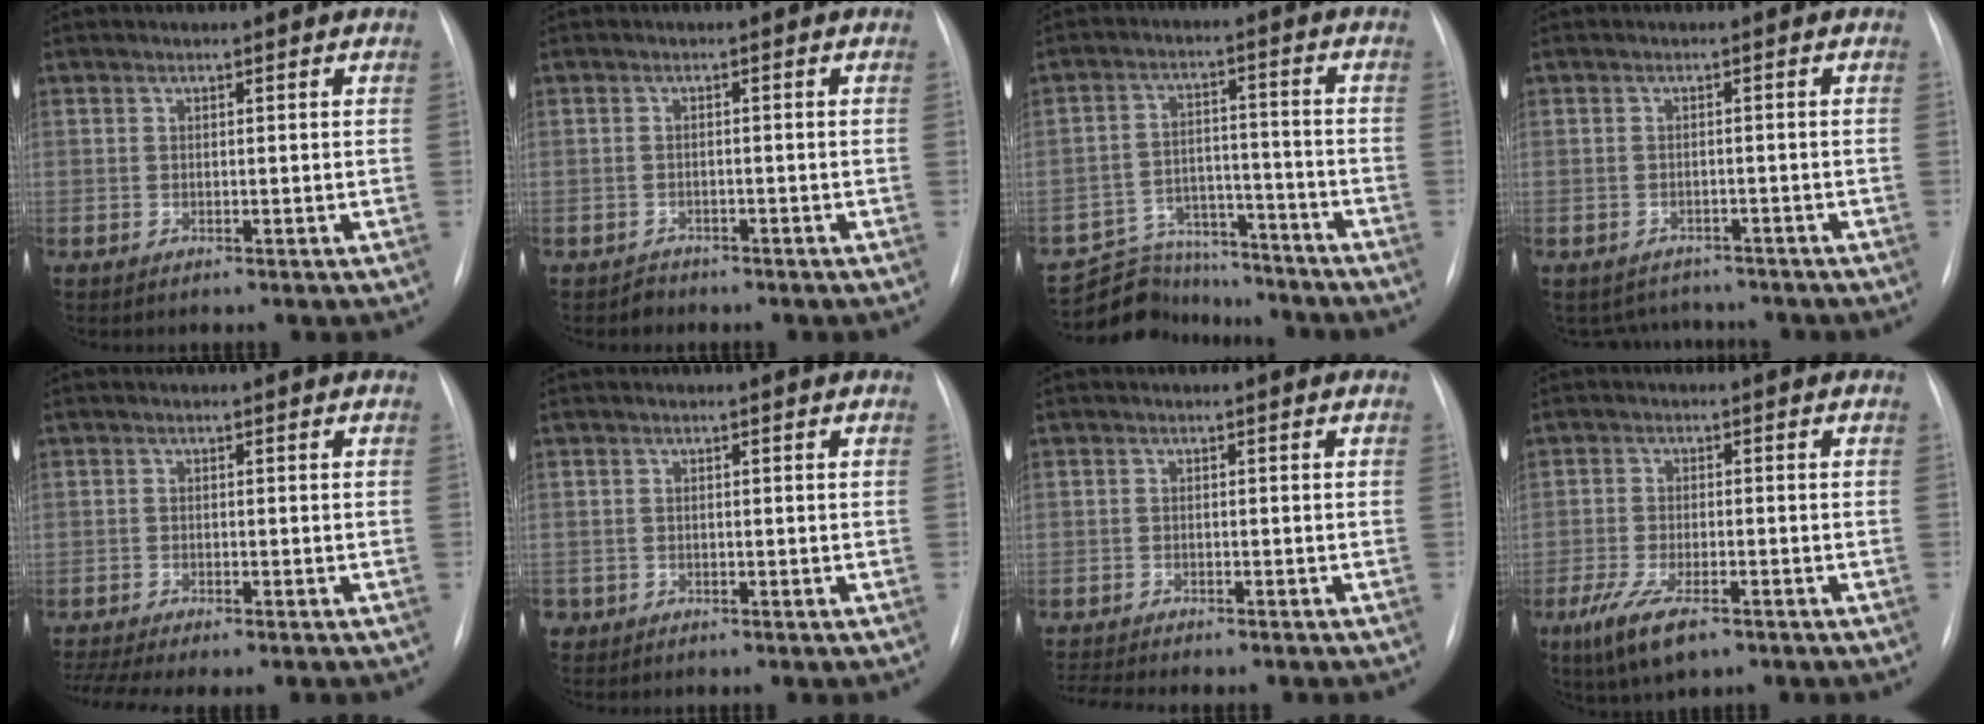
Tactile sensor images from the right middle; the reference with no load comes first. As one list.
[{"total": 1.6, "force": [-1.2, 0.8, -0.5], "torque": [0.004, 0.002, -0.023]}, {"total": 11.4, "force": [-10.7, 4.0, 0.0], "torque": [0.001, 0.039, -0.169]}, {"total": 5.5, "force": [-4.9, 2.3, 0.0], "torque": [0.002, 0.011, -0.060]}, {"total": 8.6, "force": [-7.1, 1.5, 4.6], "torque": [-0.078, 0.003, -0.107]}, {"total": 1.1, "force": [-0.6, 0.9, 0.0], "torque": [-0.001, 0.005, -0.008]}, {"total": 6.3, "force": [-5.8, 0.5, 2.4], "torque": [-0.033, -0.002, -0.083]}, {"total": 7.3, "force": [-4.3, 2.3, 5.4], "torque": [-0.109, -0.017, -0.071]}]